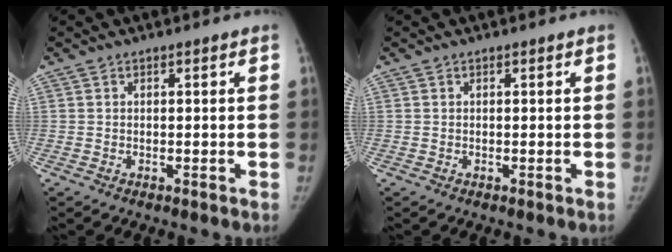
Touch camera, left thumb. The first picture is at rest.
{"total": 0.0}